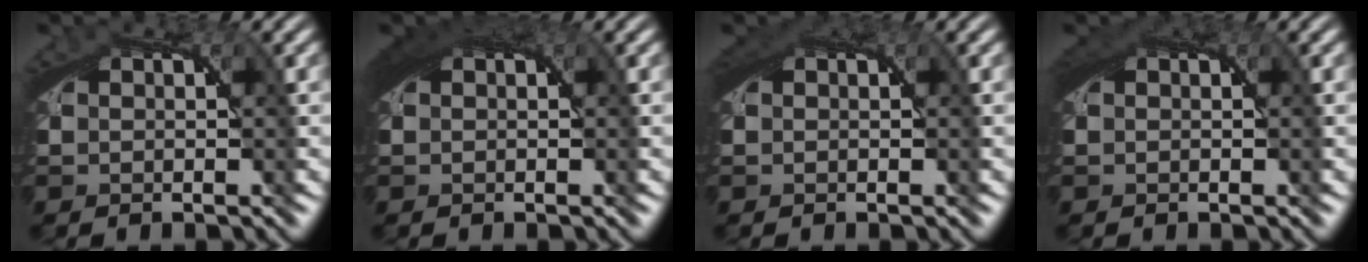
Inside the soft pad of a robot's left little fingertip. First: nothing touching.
{"total": 3.0, "force": [1.1, 1.4, 2.4], "torque": [-0.043, 0.000, 0.017]}
{"total": 1.3, "force": [0.6, 0.8, 0.9], "torque": [-0.017, 0.000, 0.008]}
{"total": 1.4, "force": [0.5, 0.8, 1.0], "torque": [-0.019, -0.002, 0.008]}